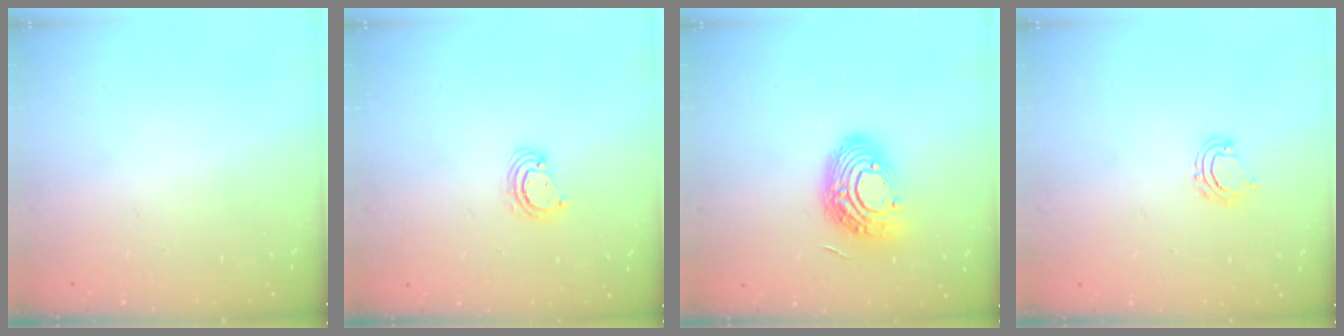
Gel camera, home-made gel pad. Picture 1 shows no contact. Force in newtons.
{"total": 3.3, "press": 3.3, "slide": 0.2}
{"total": 13.3, "press": 13.3, "slide": 1.0}
{"total": 6.1, "press": 6.0, "slide": 1.1}